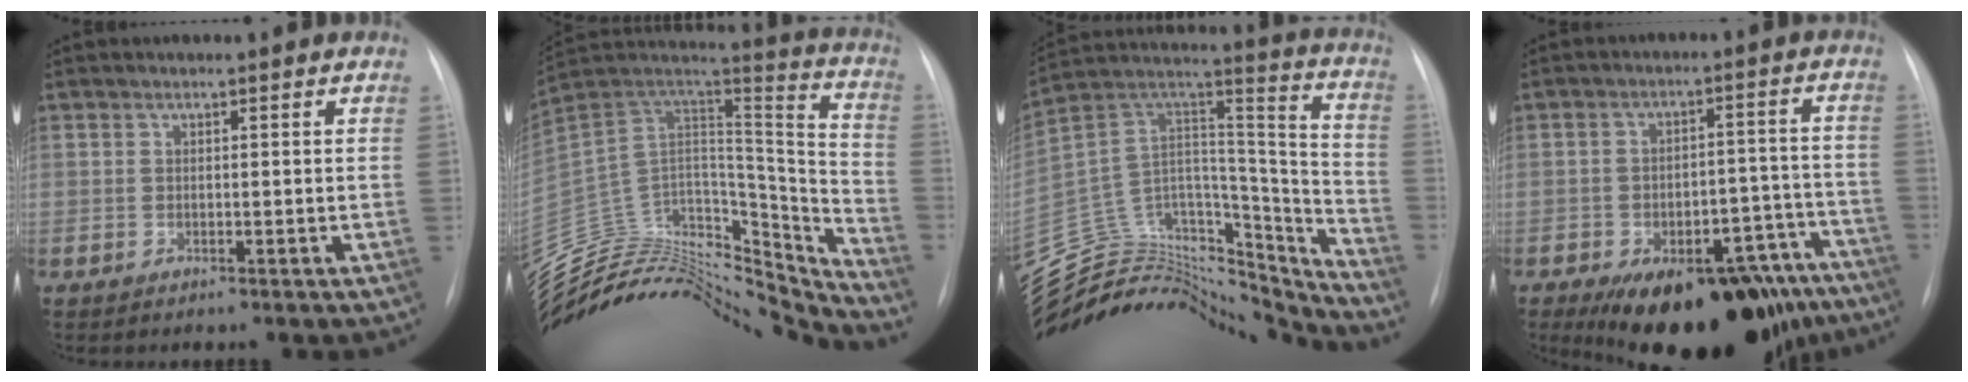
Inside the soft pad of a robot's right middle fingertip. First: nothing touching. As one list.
[{"total": 35.6, "force": [-32.5, 8.9, 11.5], "torque": [-0.209, 0.003, -0.495]}, {"total": 32.8, "force": [-30.6, 8.3, 8.6], "torque": [-0.168, 0.036, -0.467]}, {"total": 23.1, "force": [-16.4, 10.0, 12.8], "torque": [-0.136, 0.021, -0.214]}]